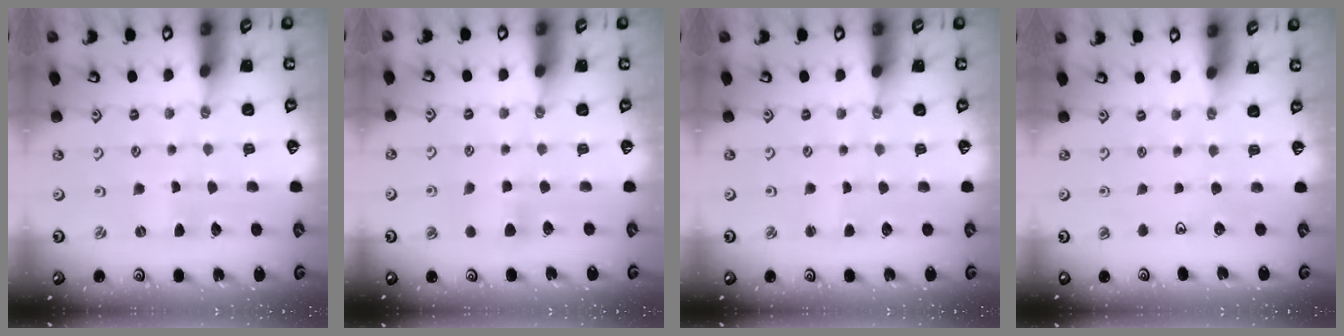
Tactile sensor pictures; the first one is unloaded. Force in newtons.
{"total": 4.8, "press": 4.7, "slide": 0.7}
{"total": 1.0, "press": 0.9, "slide": 0.1}
{"total": 0.0}